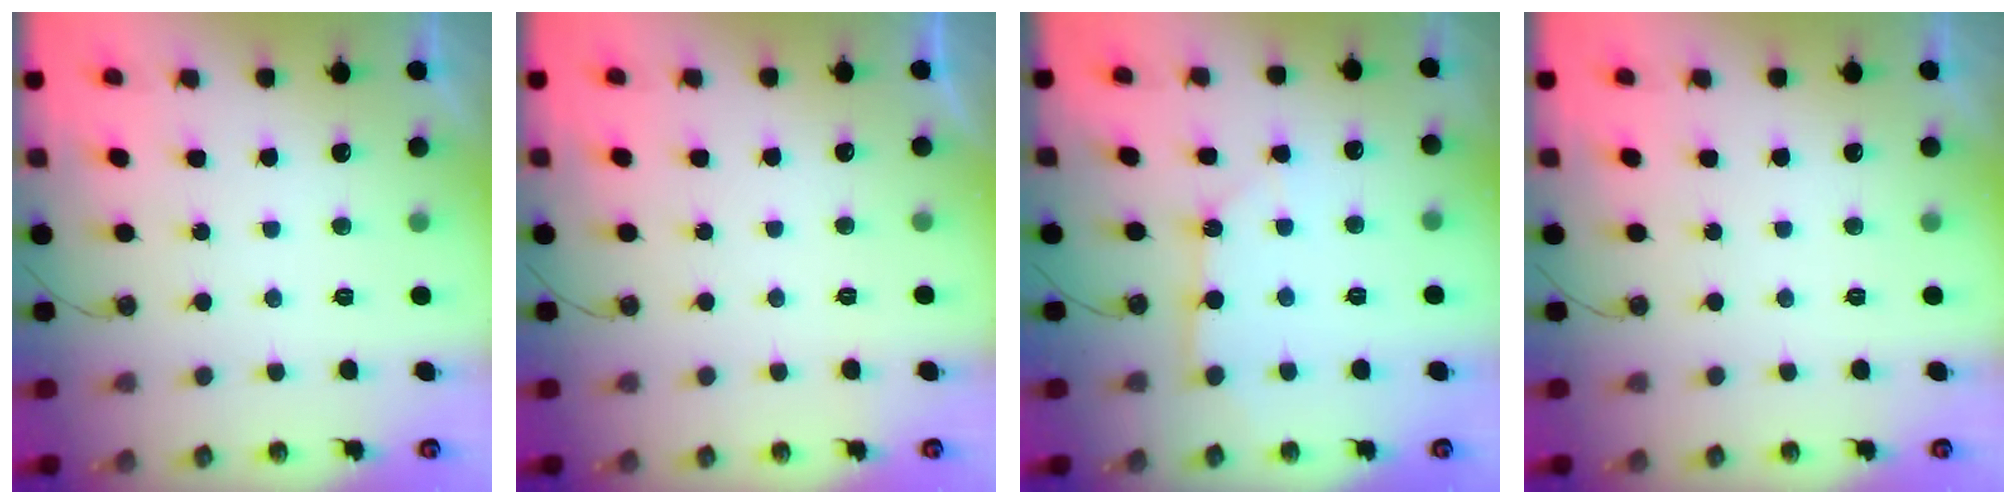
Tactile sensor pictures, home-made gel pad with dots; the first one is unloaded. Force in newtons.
{"total": 0.0}
{"total": 4.1, "press": 4.1, "slide": 0.3}
{"total": 0.0}